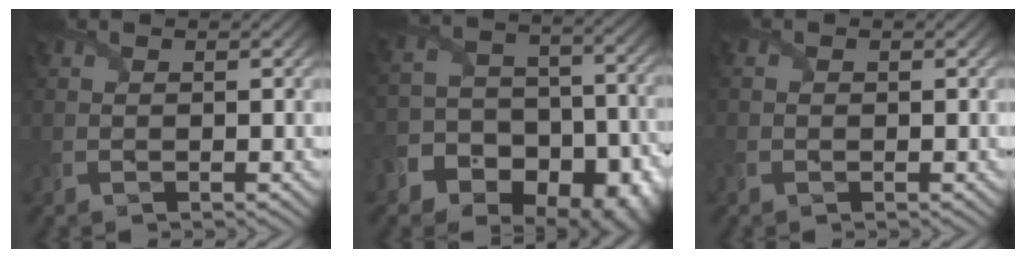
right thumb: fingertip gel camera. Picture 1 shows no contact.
{"total": 15.2, "force": [-9.2, 10.3, 6.4], "torque": [-0.130, -0.044, -0.146]}
{"total": 0.8, "force": [-0.6, 0.6, 0.1], "torque": [-0.004, -0.004, -0.012]}